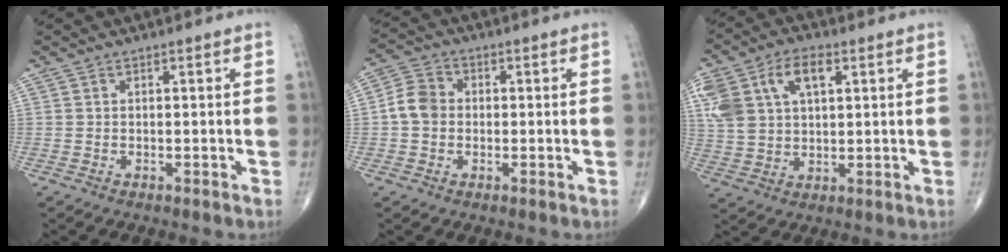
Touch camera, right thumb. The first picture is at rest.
{"total": 5.6, "force": [-0.3, 4.7, 3.1], "torque": [-0.049, 0.015, -0.016]}
{"total": 13.6, "force": [4.9, 8.2, 9.7], "torque": [-0.196, 0.010, 0.096]}